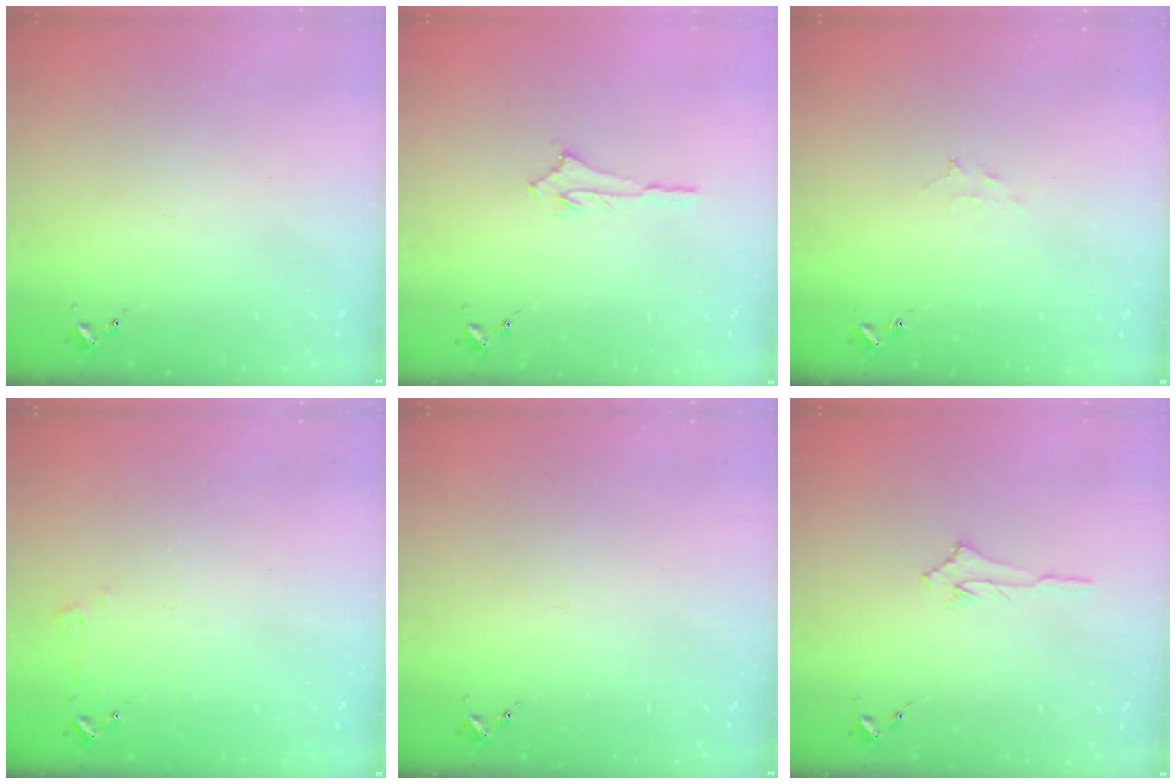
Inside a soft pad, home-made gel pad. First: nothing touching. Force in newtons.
{"total": 2.9, "press": 2.9, "slide": 0.2}
{"total": 5.3, "press": 5.1, "slide": 1.0}
{"total": 4.2, "press": 4.2, "slide": 0.5}
{"total": 0.0}
{"total": 4.3, "press": 4.2, "slide": 0.5}